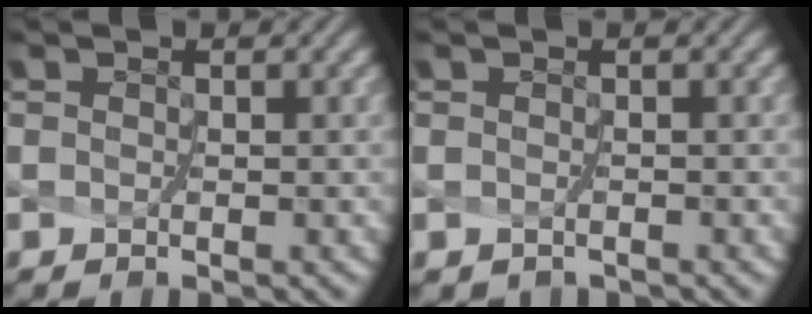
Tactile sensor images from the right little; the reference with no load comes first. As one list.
[{"total": 0.7, "force": [-0.5, 0.6, 0.1], "torque": [-0.009, -0.006, -0.008]}]